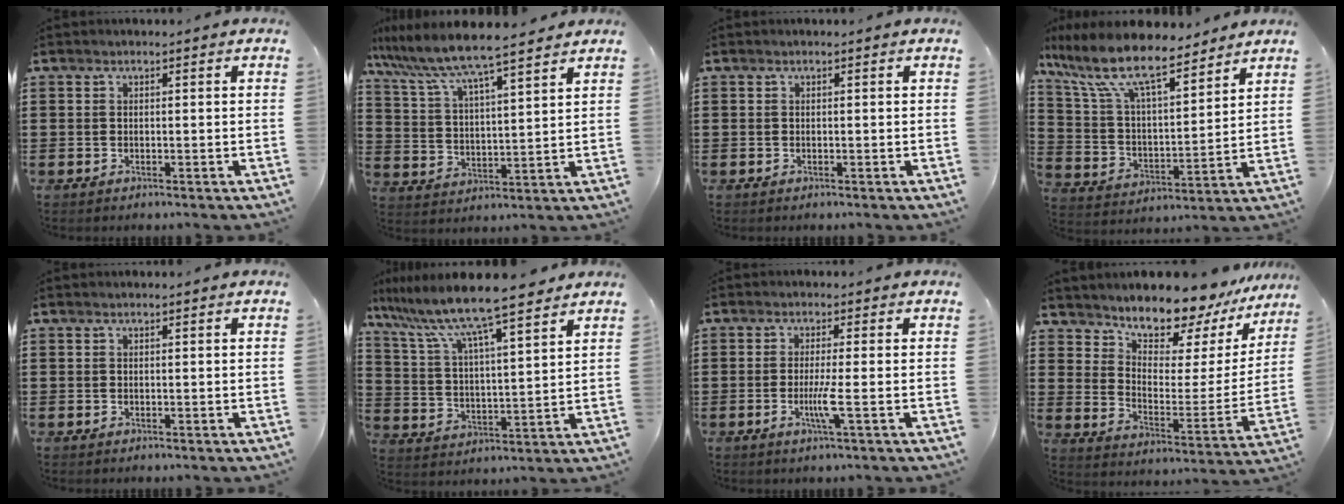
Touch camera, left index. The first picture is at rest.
{"total": 7.3, "force": [6.6, -0.1, 3.0], "torque": [-0.087, -0.038, 0.111]}
{"total": 0.0}
{"total": 11.6, "force": [9.2, 2.5, 6.7], "torque": [-0.170, -0.049, 0.156]}
{"total": 0.0}
{"total": 9.7, "force": [8.4, -0.1, 4.7], "torque": [-0.123, -0.046, 0.141]}
{"total": 4.2, "force": [-1.1, -0.5, 4.1], "torque": [-0.076, -0.015, -0.025]}
{"total": 9.5, "force": [9.1, 2.0, 1.8], "torque": [-0.056, -0.081, 0.160]}